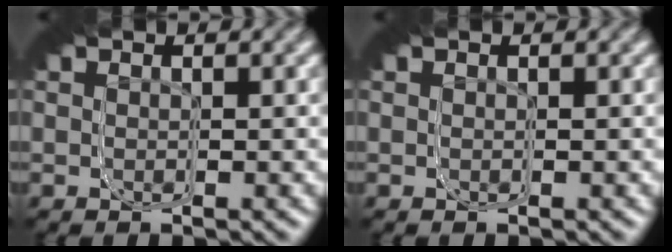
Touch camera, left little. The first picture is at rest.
{"total": 0.0}